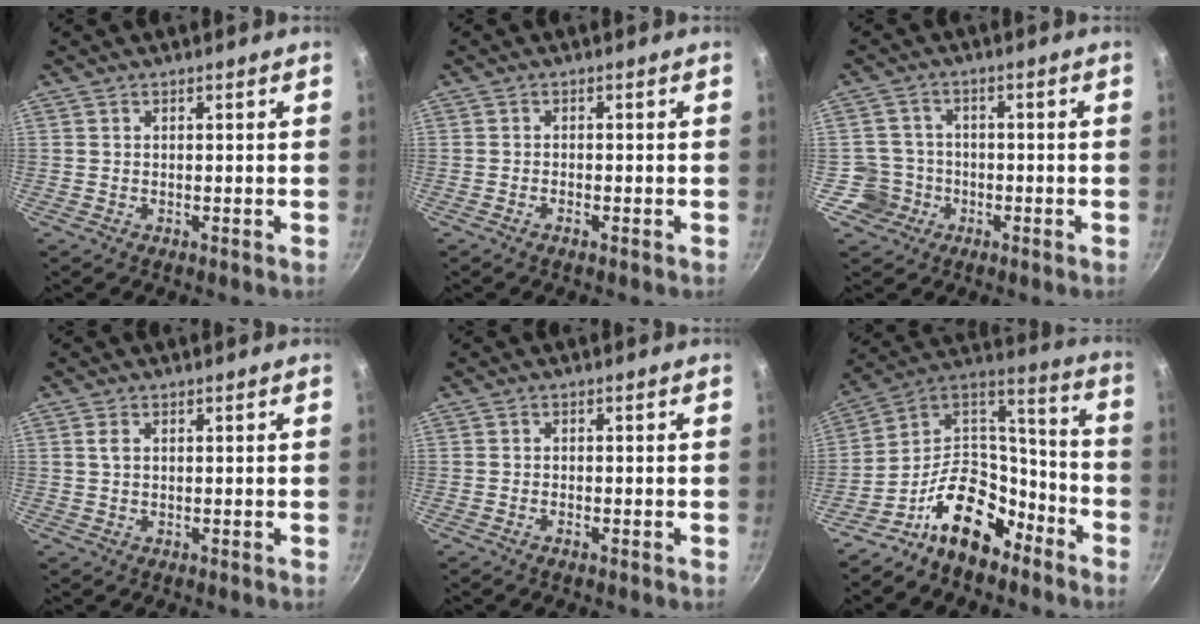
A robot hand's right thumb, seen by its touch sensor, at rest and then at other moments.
{"total": 1.1, "force": [-0.6, 0.2, 0.9], "torque": [-0.025, 0.002, -0.014]}
{"total": 5.4, "force": [-1.9, 5.1, 0.0], "torque": [0.031, 0.030, -0.036]}
{"total": 1.5, "force": [0.5, 0.8, 1.2], "torque": [-0.024, 0.000, 0.010]}
{"total": 0.9, "force": [-0.5, 0.1, 0.7], "torque": [-0.021, 0.001, -0.011]}
{"total": 17.2, "force": [-10.2, 9.9, 9.6], "torque": [-0.116, 0.109, -0.184]}